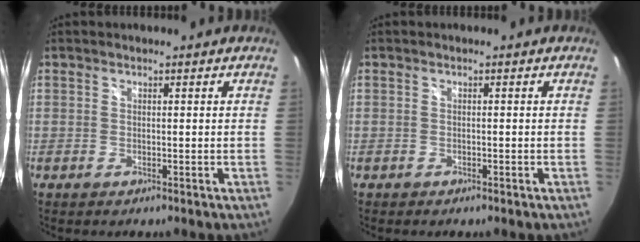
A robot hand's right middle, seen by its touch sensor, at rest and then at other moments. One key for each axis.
{"total": 0.7, "fx": -0.6, "fy": 0.2, "fz": 0.3, "tx": -0.006, "ty": 0.000, "tz": -0.009}